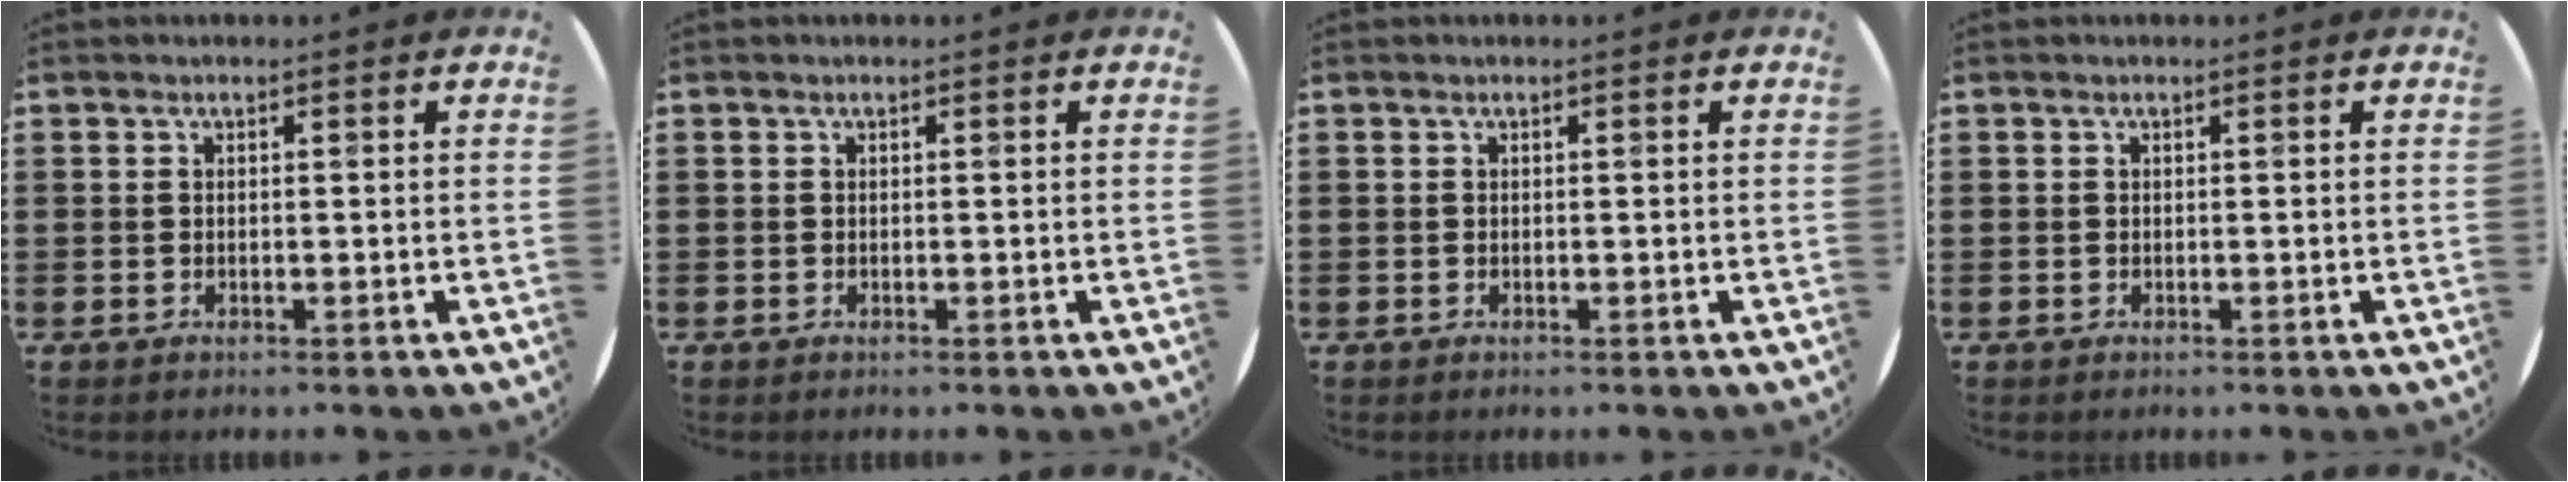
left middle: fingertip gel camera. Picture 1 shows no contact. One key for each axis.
{"total": 0.0}
{"total": 0.0}
{"total": 0.0}